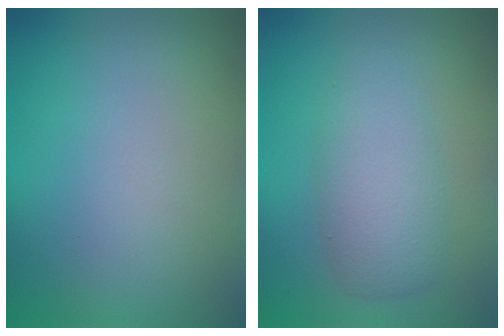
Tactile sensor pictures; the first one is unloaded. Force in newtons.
{"total": 2.9, "press": 2.9, "slide": 0.2}